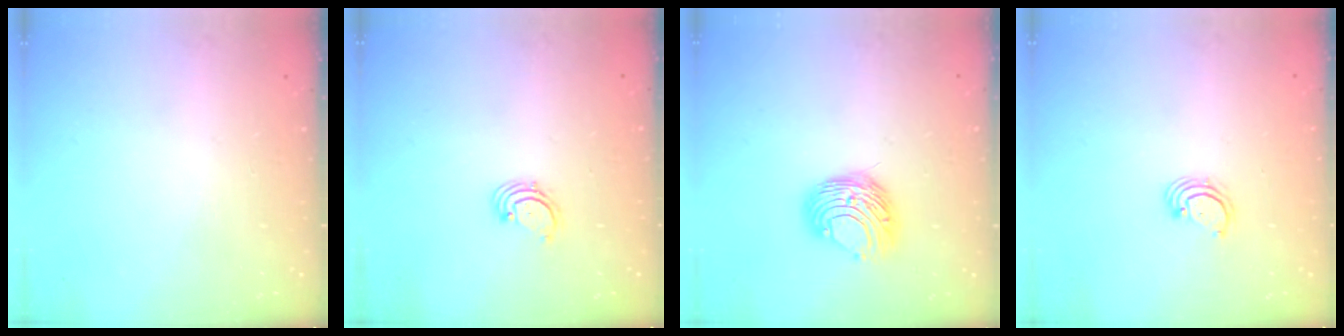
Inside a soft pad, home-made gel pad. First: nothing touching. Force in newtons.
{"total": 1.7, "press": 1.7, "slide": 0.2}
{"total": 9.7, "press": 9.7, "slide": 1.0}
{"total": 2.5, "press": 2.5, "slide": 0.3}